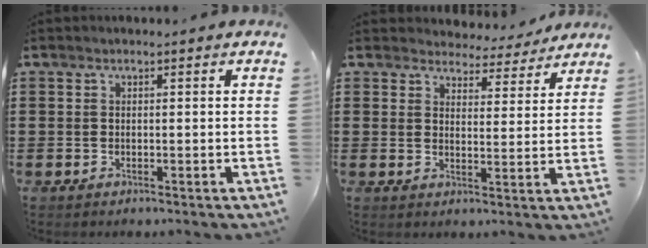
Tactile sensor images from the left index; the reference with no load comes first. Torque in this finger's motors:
{"motor_torque": [0.00, -0.02, 0.00, -0.02]}